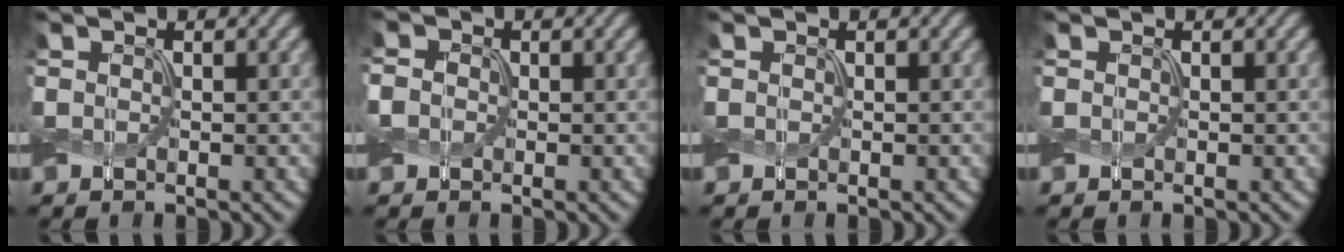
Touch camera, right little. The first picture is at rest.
{"total": 1.6, "force": [-0.2, 1.4, 0.7], "torque": [-0.016, 0.007, -0.009]}
{"total": 0.0}
{"total": 0.0}